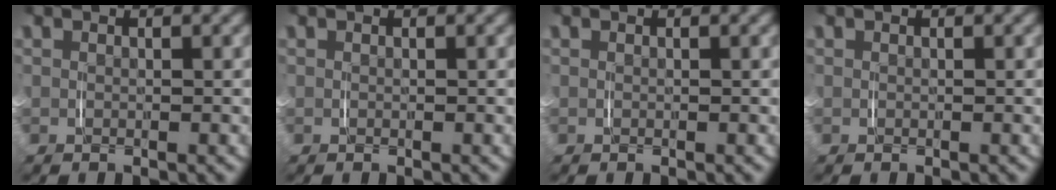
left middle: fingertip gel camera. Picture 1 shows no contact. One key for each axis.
{"total": 0.0}
{"total": 0.0}
{"total": 0.0}